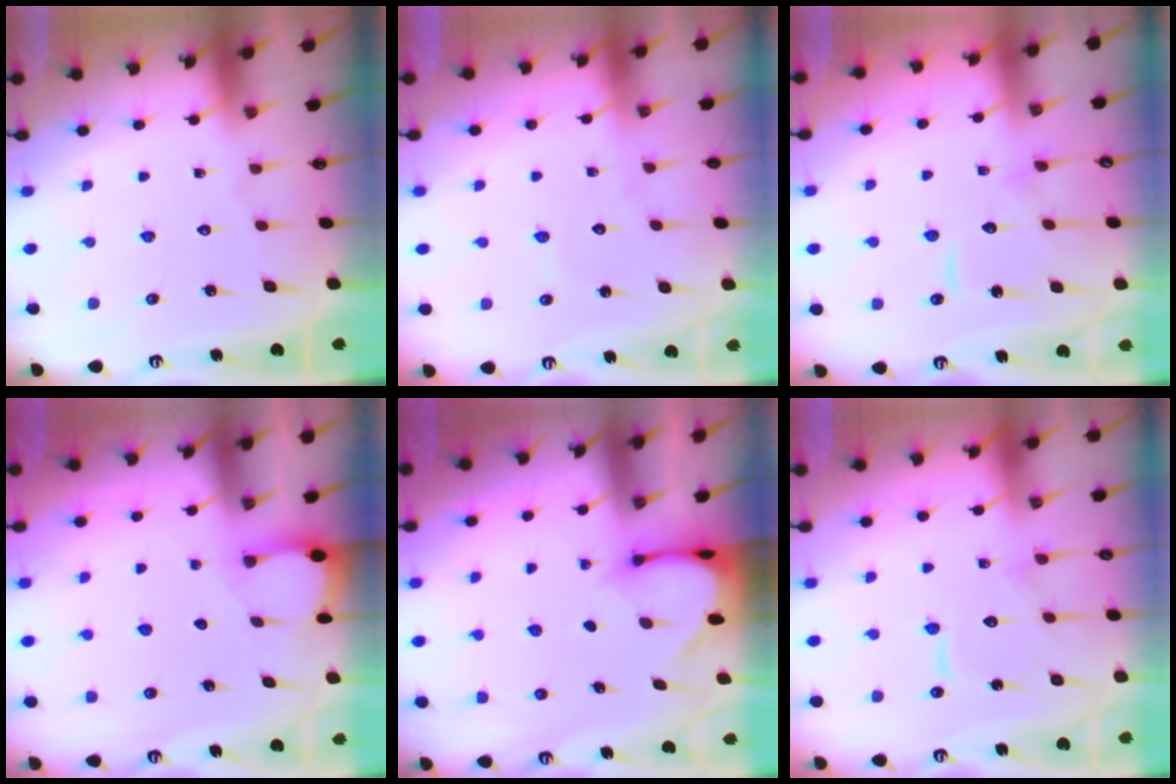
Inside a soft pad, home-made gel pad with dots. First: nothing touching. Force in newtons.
{"total": 3.2, "press": 3.2, "slide": 0.3}
{"total": 10.4, "press": 10.4, "slide": 1.1}
{"total": 2.1, "press": 2.1, "slide": 0.3}
{"total": 3.0, "press": 3.0, "slide": 0.3}
{"total": 9.8, "press": 9.7, "slide": 0.8}